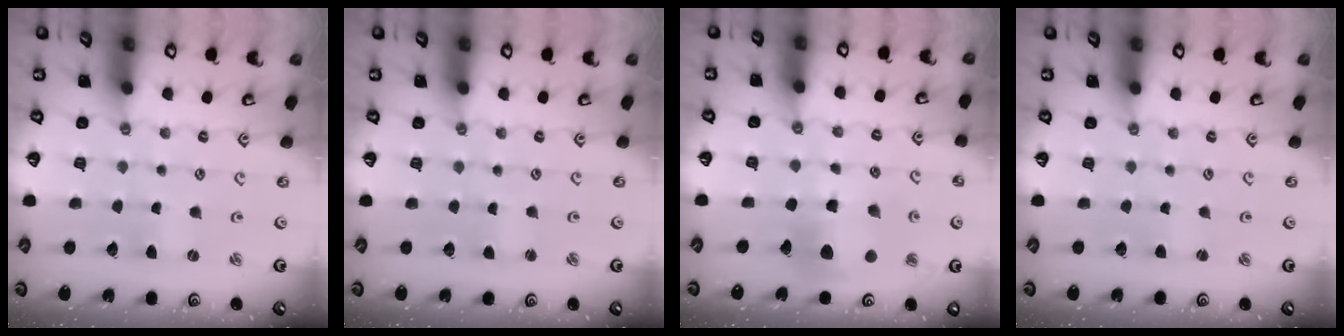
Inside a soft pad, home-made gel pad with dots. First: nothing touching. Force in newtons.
{"total": 0.8, "press": 0.8, "slide": 0.0}
{"total": 10.3, "press": 10.2, "slide": 1.3}
{"total": 1.1, "press": 1.1, "slide": 0.2}